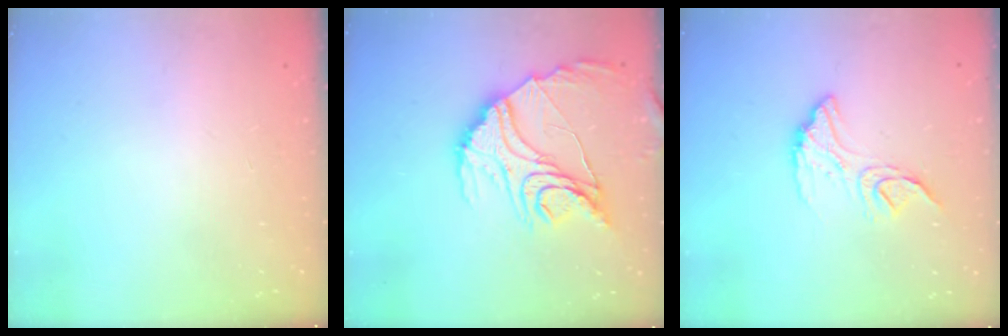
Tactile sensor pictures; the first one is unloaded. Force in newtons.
{"total": 19.3, "press": 19.2, "slide": 2.0}
{"total": 12.1, "press": 12.1, "slide": 0.7}